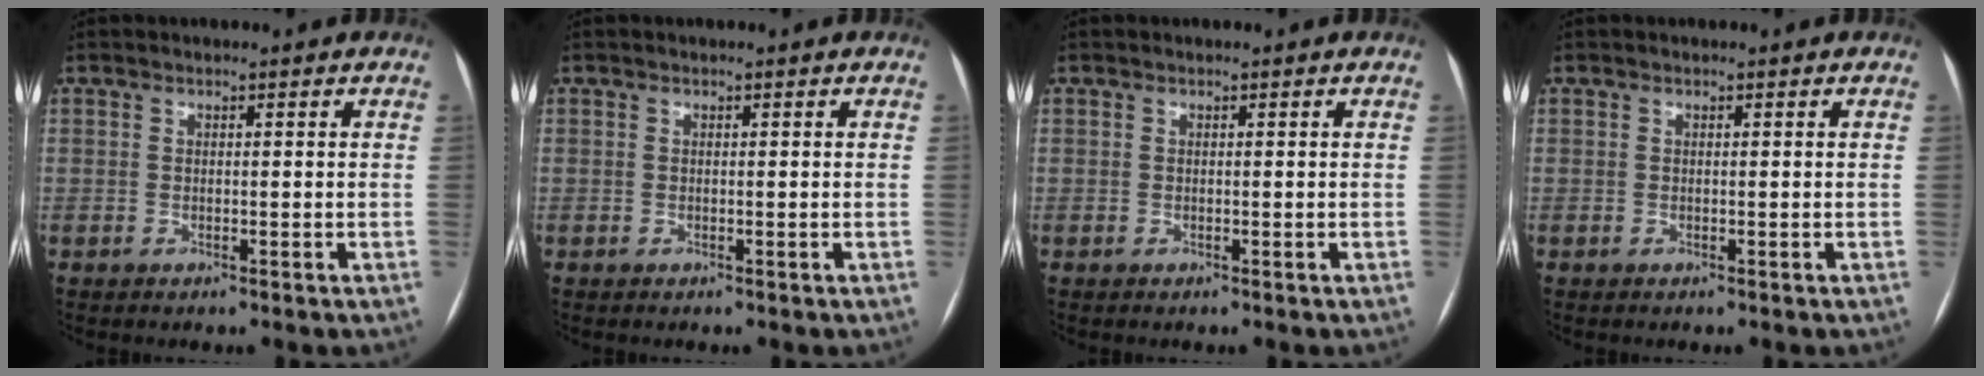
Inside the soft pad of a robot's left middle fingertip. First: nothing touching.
{"total": 0.0}
{"total": 0.0}
{"total": 0.0}